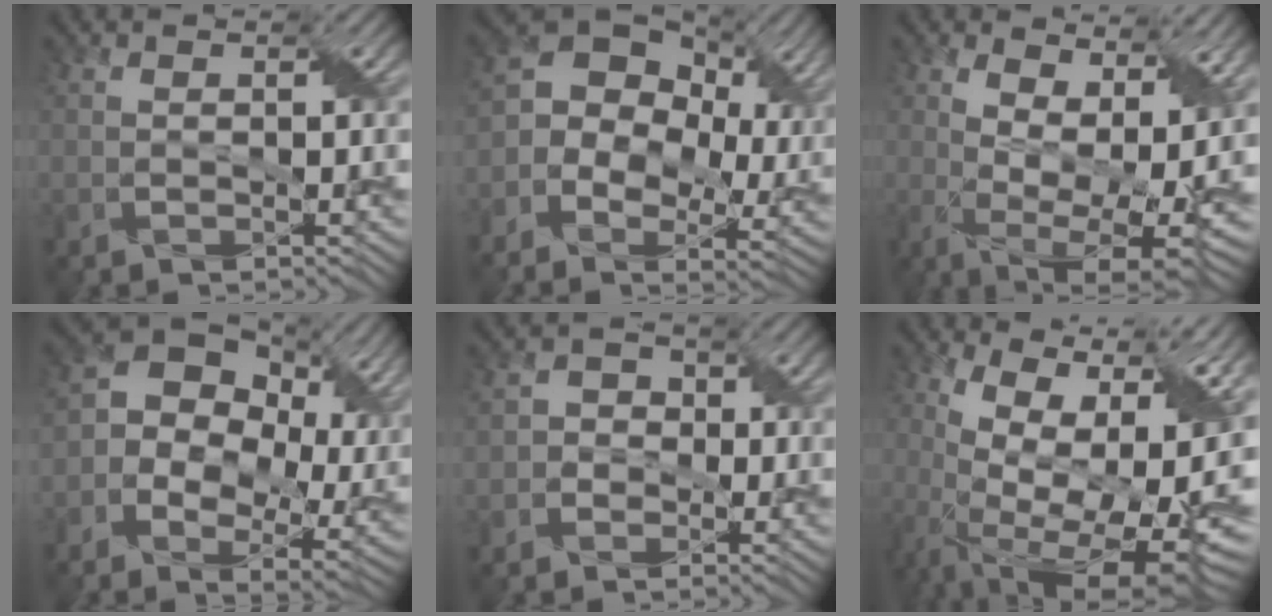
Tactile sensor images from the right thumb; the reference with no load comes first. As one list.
[{"total": 13.7, "force": [0.9, 10.1, 9.1], "torque": [-0.182, -0.009, 0.025]}, {"total": 11.5, "force": [2.8, 5.2, 9.9], "torque": [-0.190, -0.012, 0.050]}, {"total": 15.1, "force": [1.8, 11.1, 10.1], "torque": [-0.196, -0.017, 0.045]}, {"total": 2.6, "force": [-0.9, 2.4, 0.6], "torque": [-0.004, 0.009, -0.030]}, {"total": 18.9, "force": [-1.2, 9.4, 16.4], "torque": [-0.232, 0.003, -0.002]}]